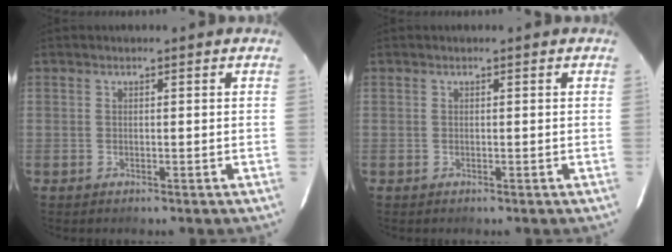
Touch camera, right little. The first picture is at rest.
{"total": 0.0}